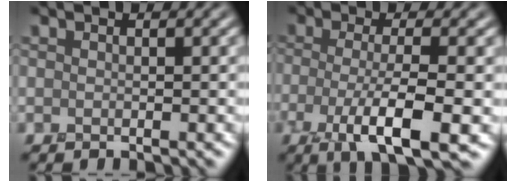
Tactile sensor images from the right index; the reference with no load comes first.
{"total": 5.6, "force": [-1.8, 1.3, 5.1], "torque": [-0.090, -0.001, -0.036]}